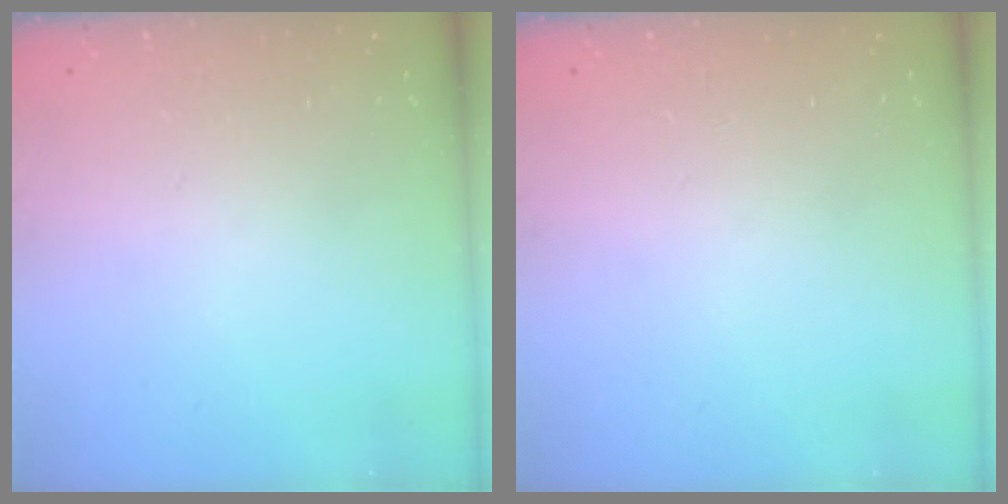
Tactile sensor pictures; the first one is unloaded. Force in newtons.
{"total": 0.0}